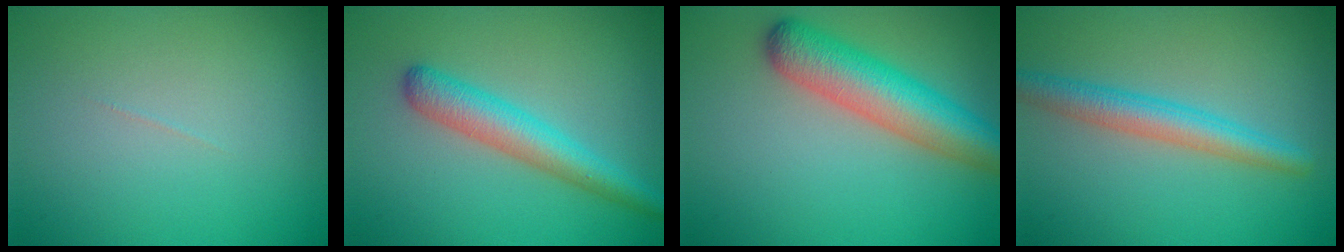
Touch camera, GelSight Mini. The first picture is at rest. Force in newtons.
{"total": 4.3, "press": 4.3, "slide": 0.1}
{"total": 6.7, "press": 6.7, "slide": 0.2}
{"total": 3.7, "press": 3.7, "slide": 0.1}